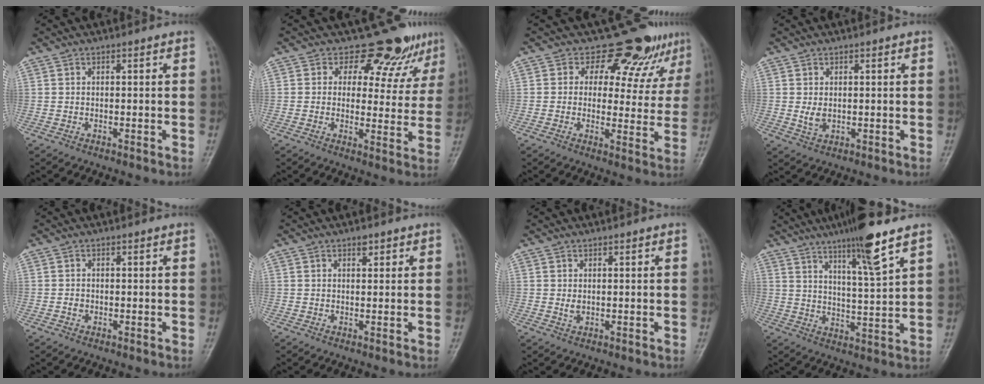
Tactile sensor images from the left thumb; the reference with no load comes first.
{"total": 10.4, "force": [8.3, 5.3, 3.2], "torque": [0.002, -0.056, 0.095]}
{"total": 12.1, "force": [9.2, 6.2, 5.0], "torque": [-0.020, -0.056, 0.107]}
{"total": 2.5, "force": [0.4, 1.8, 1.8], "torque": [-0.026, -0.008, 0.011]}
{"total": 1.0, "force": [-0.2, 0.9, 0.3], "torque": [-0.002, 0.002, -0.005]}
{"total": 1.8, "force": [1.1, 1.0, 1.0], "torque": [-0.004, -0.003, 0.014]}
{"total": 1.6, "force": [0.5, 1.1, 1.0], "torque": [-0.013, -0.005, 0.012]}
{"total": 11.4, "force": [7.6, 0.6, 8.5], "torque": [-0.141, -0.043, 0.129]}